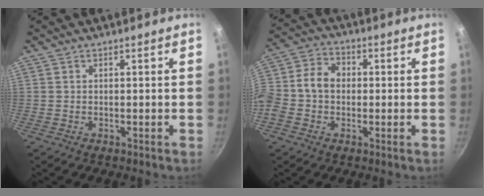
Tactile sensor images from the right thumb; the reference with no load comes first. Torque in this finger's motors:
{"motor_torque": [2.49, 2.52, 0.67, -0.50, 0.67]}